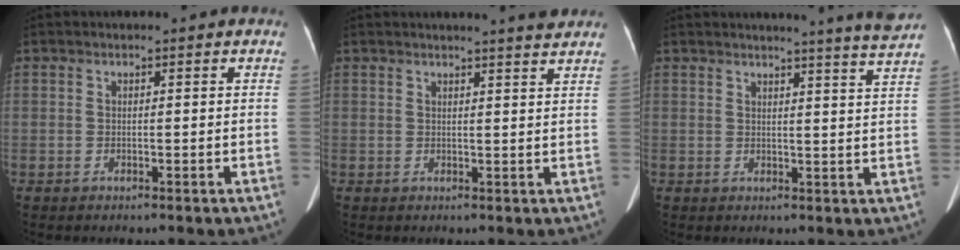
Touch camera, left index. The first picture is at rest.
{"total": 4.3, "force": [3.9, -0.6, 1.6], "torque": [-0.023, -0.003, 0.037]}
{"total": 6.9, "force": [6.4, -1.9, 1.9], "torque": [-0.028, -0.040, 0.060]}